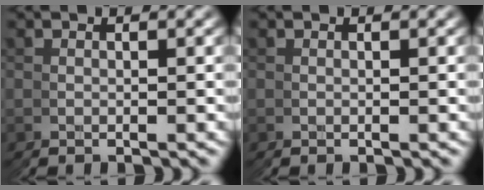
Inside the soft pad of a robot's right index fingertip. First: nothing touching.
{"total": 0.0}